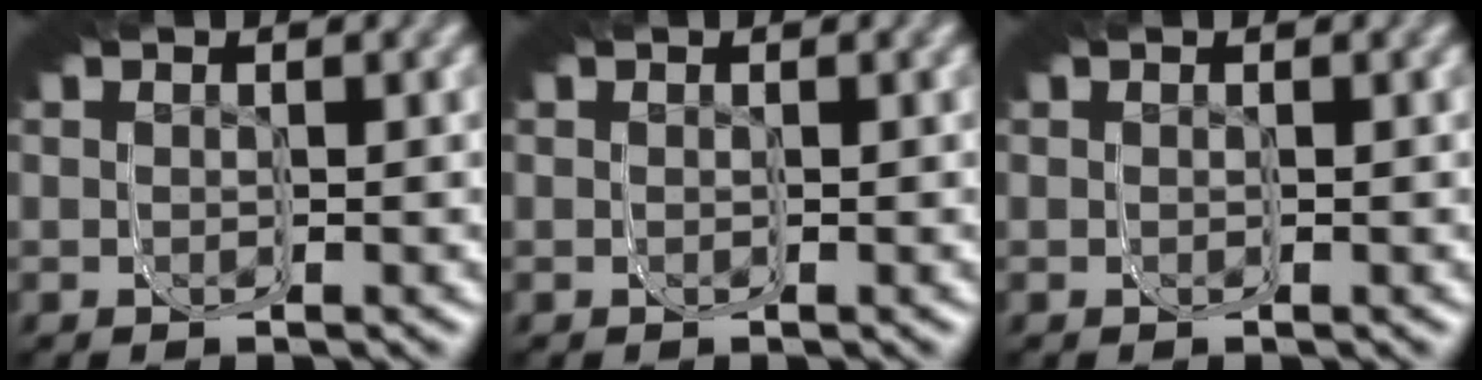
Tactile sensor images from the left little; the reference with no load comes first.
{"total": 0.0}
{"total": 0.0}